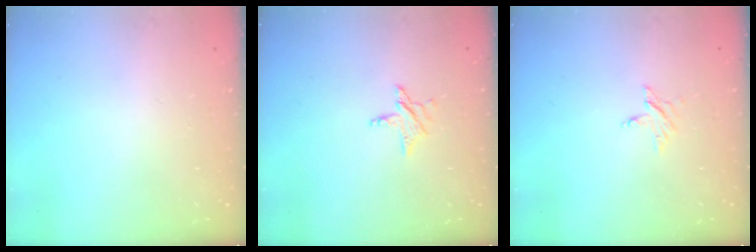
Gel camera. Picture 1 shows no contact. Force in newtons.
{"total": 4.4, "press": 4.4, "slide": 0.4}
{"total": 2.4, "press": 2.4, "slide": 0.2}